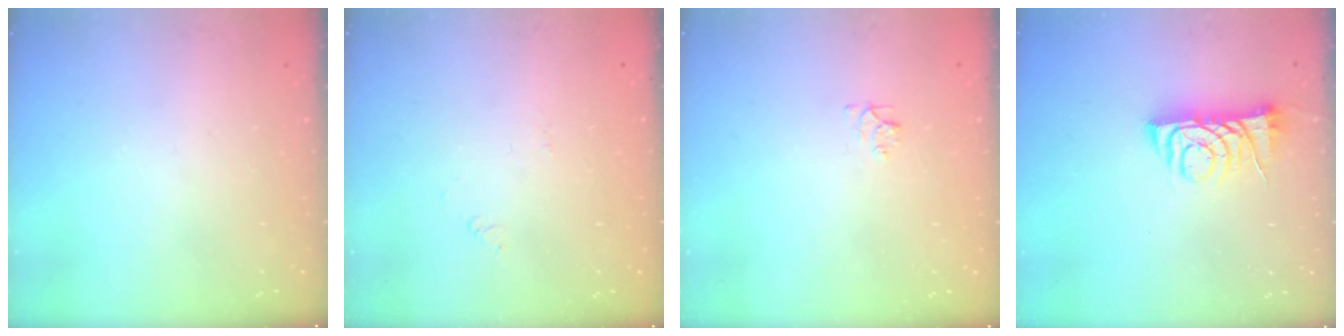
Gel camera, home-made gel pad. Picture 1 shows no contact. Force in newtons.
{"total": 1.7, "press": 1.7, "slide": 0.2}
{"total": 4.3, "press": 4.3, "slide": 0.6}
{"total": 7.0, "press": 6.9, "slide": 0.8}